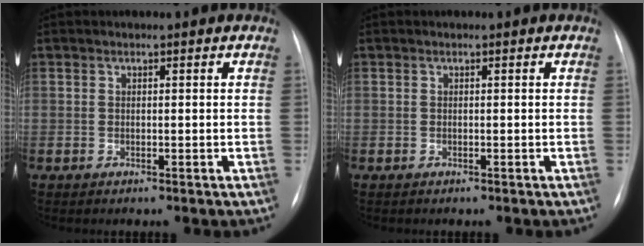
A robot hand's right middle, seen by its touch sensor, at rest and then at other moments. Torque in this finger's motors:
{"motor_torque": [0.02, 0.01, -0.06, -0.01]}